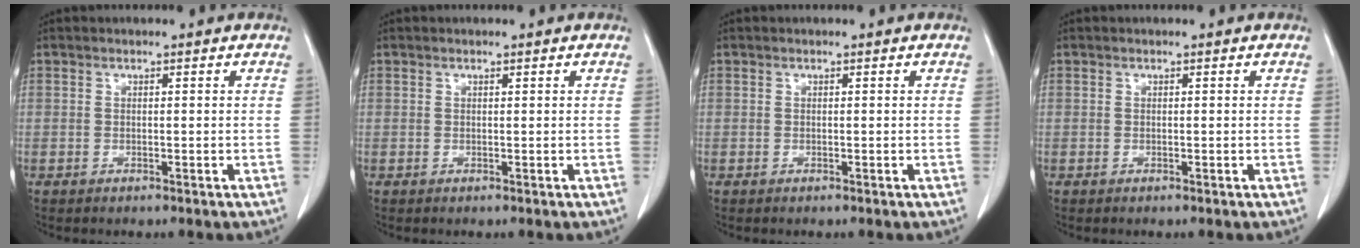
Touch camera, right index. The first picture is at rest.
{"total": 0.0}
{"total": 0.0}
{"total": 0.0}